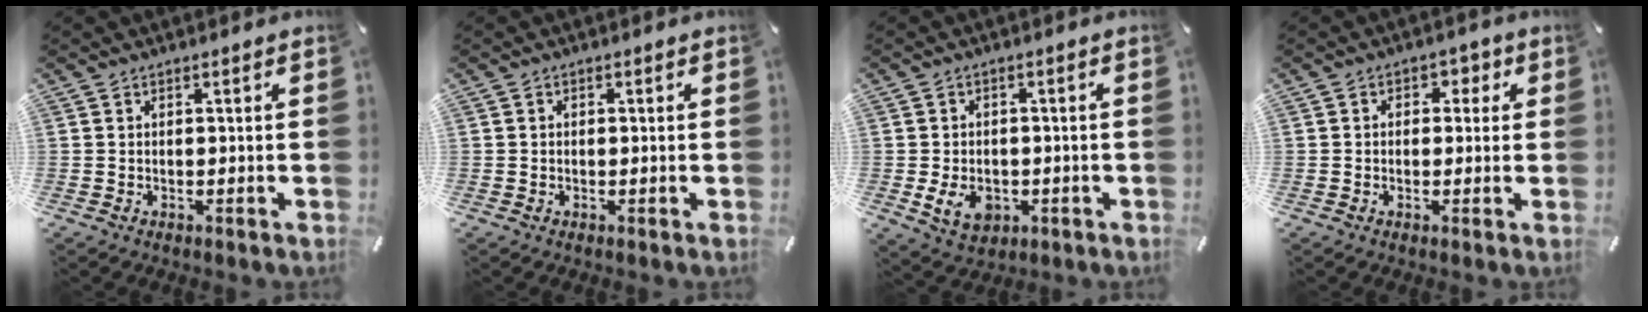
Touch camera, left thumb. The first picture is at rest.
{"total": 0.6, "force": [-0.1, 0.6, 0.2], "torque": [-0.001, 0.005, -0.004]}
{"total": 6.9, "force": [-1.6, 5.4, 4.0], "torque": [-0.077, 0.000, -0.028]}
{"total": 3.0, "force": [-0.3, 2.6, 1.4], "torque": [-0.014, 0.006, -0.014]}